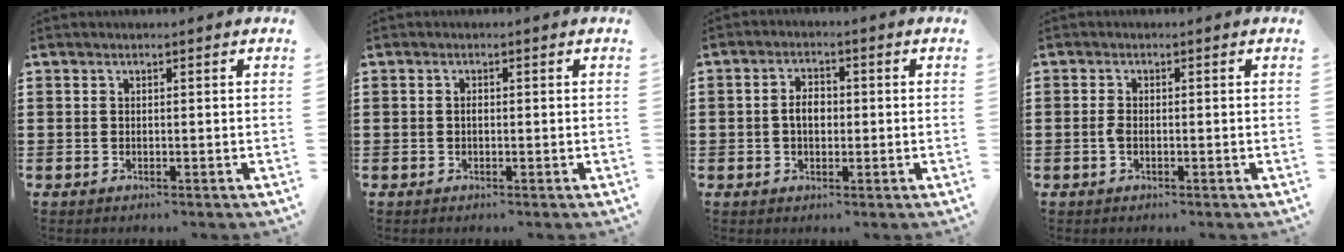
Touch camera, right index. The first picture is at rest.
{"total": 0.7, "force": [-0.2, 0.3, 0.6], "torque": [-0.013, -0.002, -0.003]}
{"total": 3.3, "force": [-0.2, 1.9, 2.6], "torque": [-0.043, 0.003, -0.007]}
{"total": 1.5, "force": [-0.5, 0.7, 1.2], "torque": [-0.032, -0.003, -0.012]}